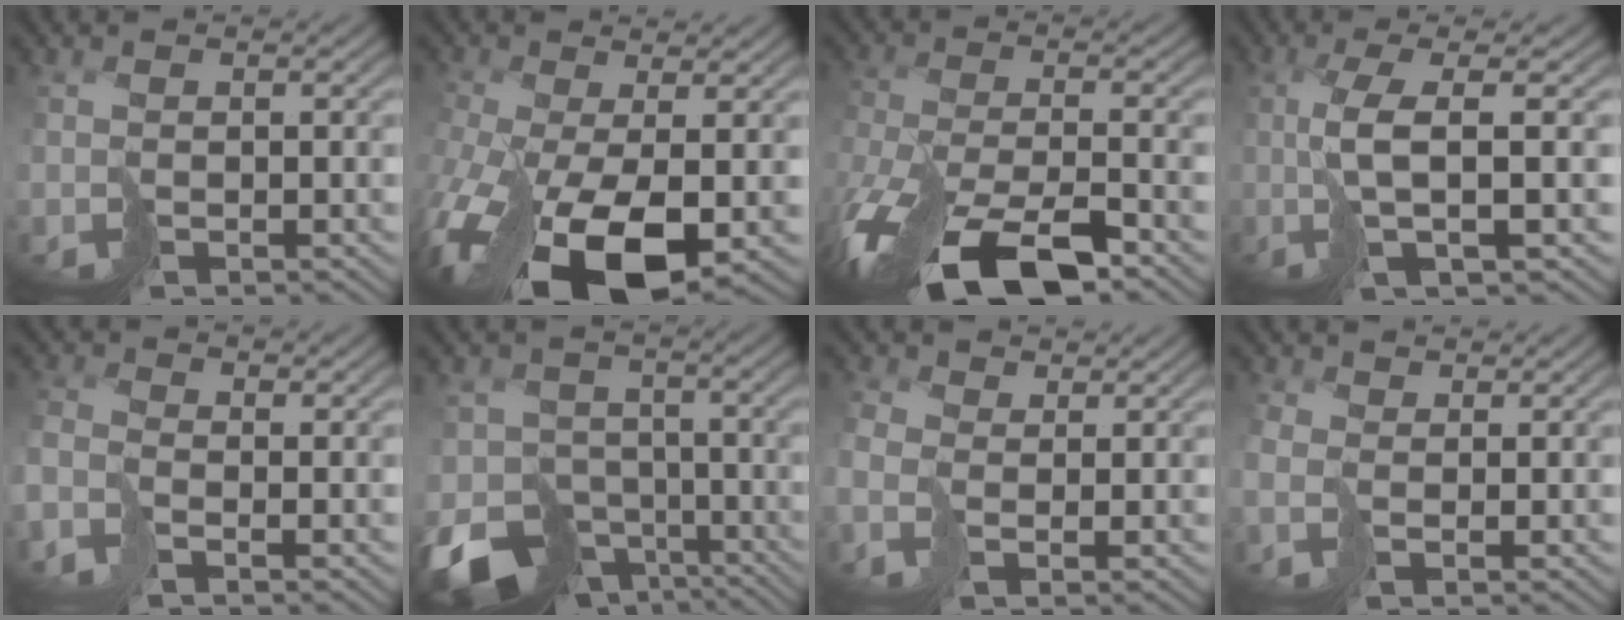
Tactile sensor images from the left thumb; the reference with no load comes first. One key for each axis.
{"total": 15.7, "fx": -6.2, "fy": 7.3, "fz": 12.5, "tx": -0.291, "ty": -0.046, "tz": -0.086}
{"total": 13.9, "fx": -8.5, "fy": 5.8, "fz": 9.4, "tx": -0.223, "ty": -0.041, "tz": -0.144}
{"total": 7.0, "fx": -0.1, "fy": 1.6, "fz": 6.8, "tx": -0.127, "ty": 0.013, "tz": -0.010}
{"total": 3.3, "fx": -1.7, "fy": 1.5, "fz": 2.4, "tx": -0.068, "ty": -0.006, "tz": -0.050}
{"total": 12.1, "fx": -7.3, "fy": 8.4, "fz": 4.7, "tx": -0.094, "ty": -0.047, "tz": -0.105}
{"total": 3.8, "fx": 0.2, "fy": 2.5, "fz": 2.8, "tx": -0.089, "ty": 0.005, "tz": -0.007}
{"total": 2.6, "fx": 0.3, "fy": 1.6, "fz": 2.1, "tx": -0.072, "ty": 0.002, "tz": 0.001}